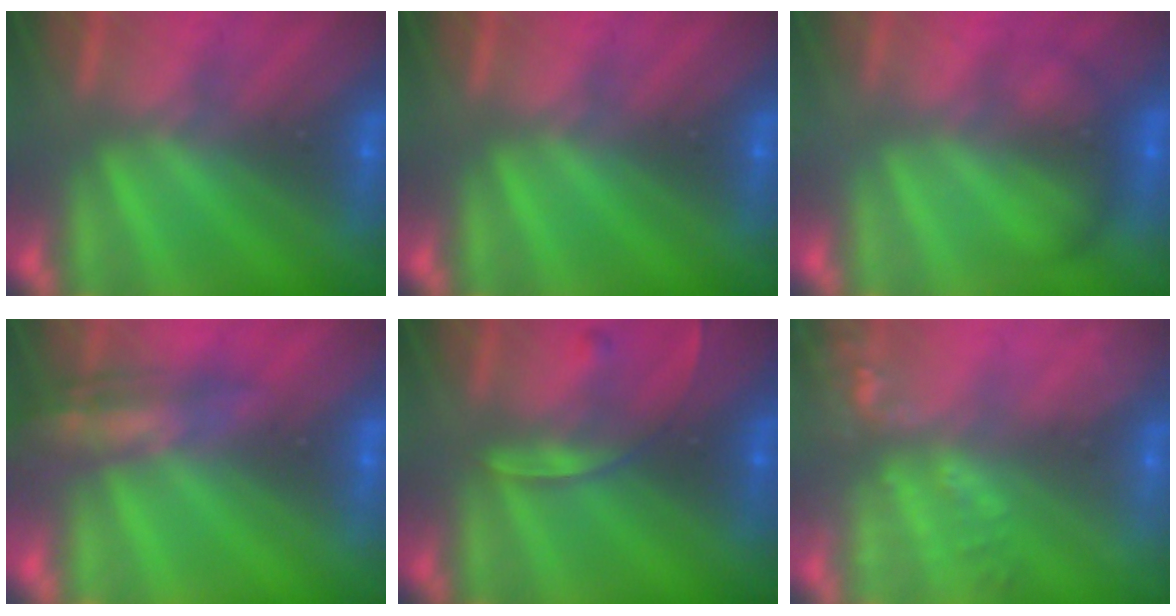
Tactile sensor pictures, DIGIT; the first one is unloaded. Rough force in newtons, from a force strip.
{"total": 0.0}
{"total": 2.1}
{"total": 2.6}
{"total": 2.5}
{"total": 6.4}